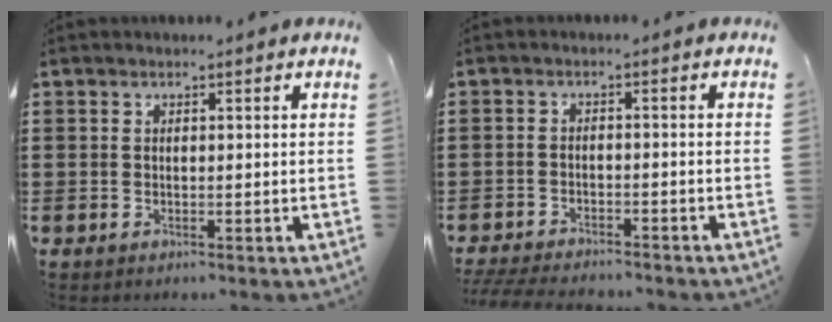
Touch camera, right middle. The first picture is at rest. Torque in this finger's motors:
{"motor_torque": [0.71, -0.29, 0.10, 0.07]}